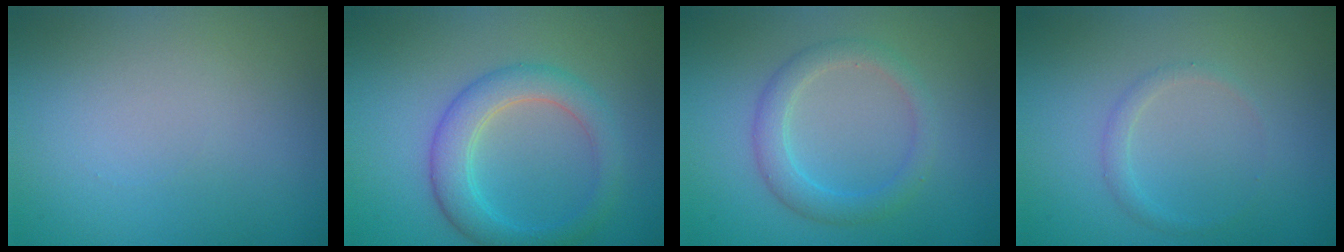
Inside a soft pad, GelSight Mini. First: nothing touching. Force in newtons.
{"total": 4.1, "press": 4.1, "slide": 0.3}
{"total": 2.7, "press": 2.7, "slide": 0.2}
{"total": 1.0, "press": 1.0, "slide": 0.0}